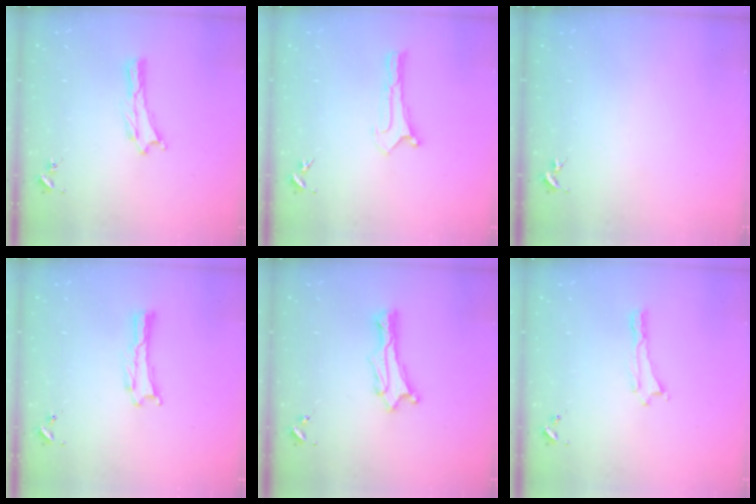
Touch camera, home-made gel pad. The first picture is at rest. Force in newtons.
{"total": 0.0}
{"total": 0.0}
{"total": 0.0}
{"total": 1.3, "press": 1.2, "slide": 0.1}
{"total": 0.0}